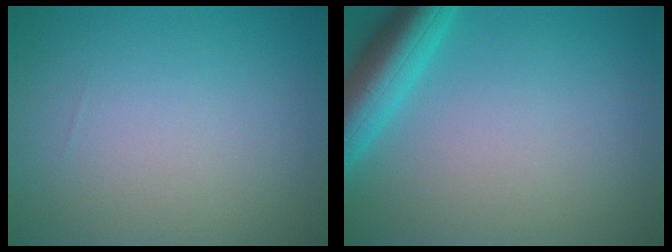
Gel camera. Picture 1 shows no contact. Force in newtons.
{"total": 5.5, "press": 5.5, "slide": 0.3}